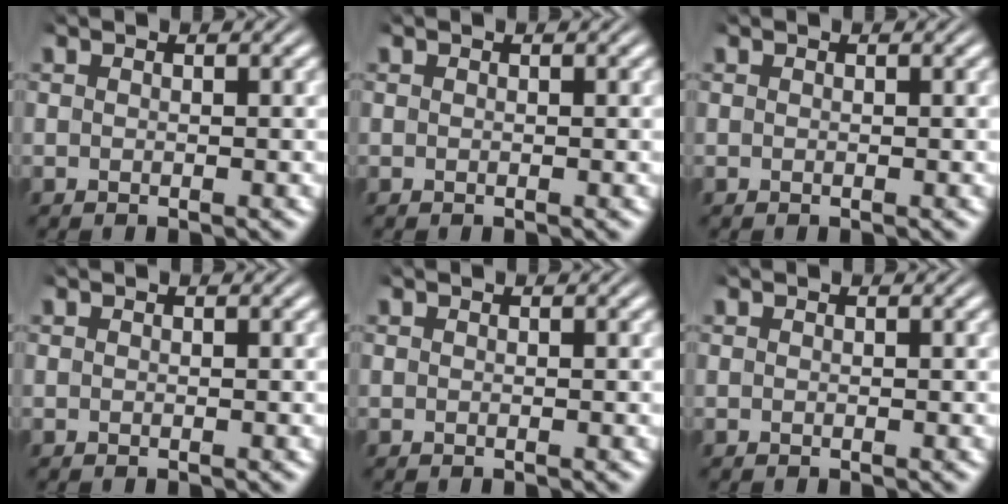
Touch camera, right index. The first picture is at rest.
{"total": 0.0}
{"total": 0.0}
{"total": 0.0}
{"total": 0.0}
{"total": 0.0}